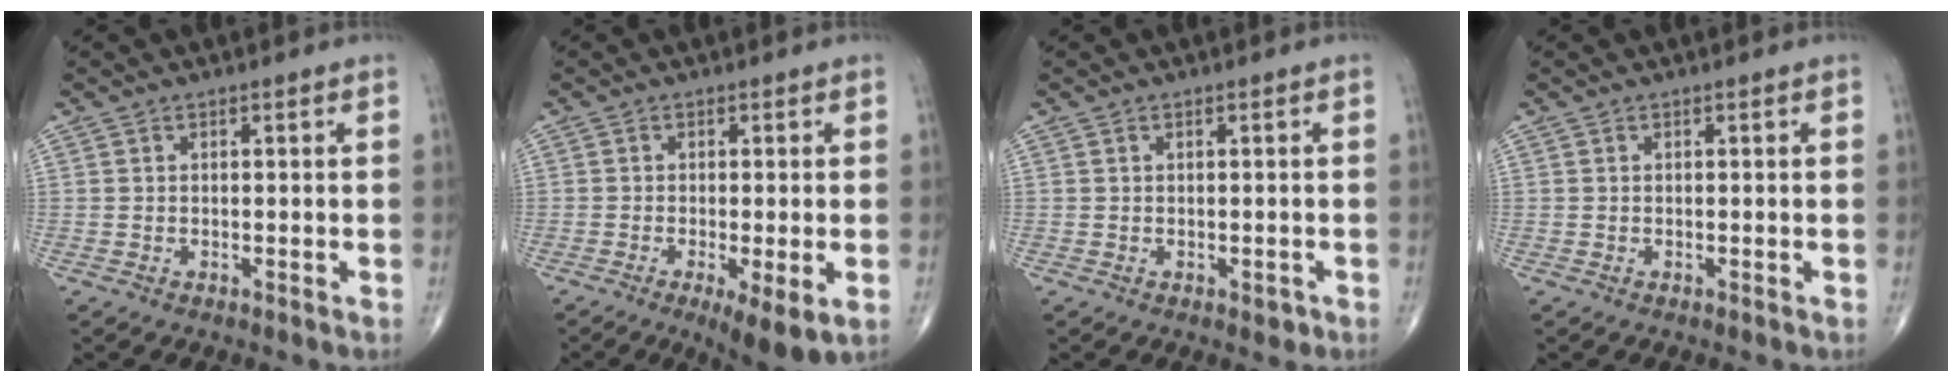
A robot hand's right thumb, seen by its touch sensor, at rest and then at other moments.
{"total": 7.8, "force": [-2.7, 1.9, 7.1], "torque": [-0.110, -0.019, -0.042]}
{"total": 1.6, "force": [-0.3, 0.9, 1.2], "torque": [-0.012, 0.001, -0.001]}
{"total": 0.0}